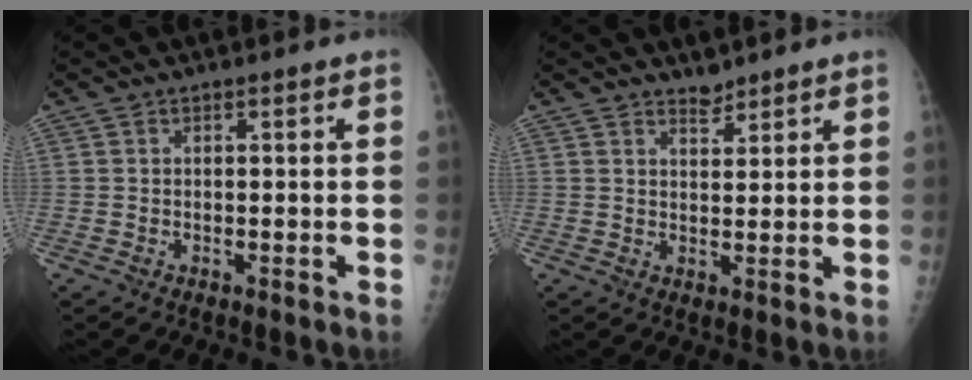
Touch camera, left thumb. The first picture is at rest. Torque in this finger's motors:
{"motor_torque": [-0.10, -0.02, -0.26, -0.06, -0.01]}